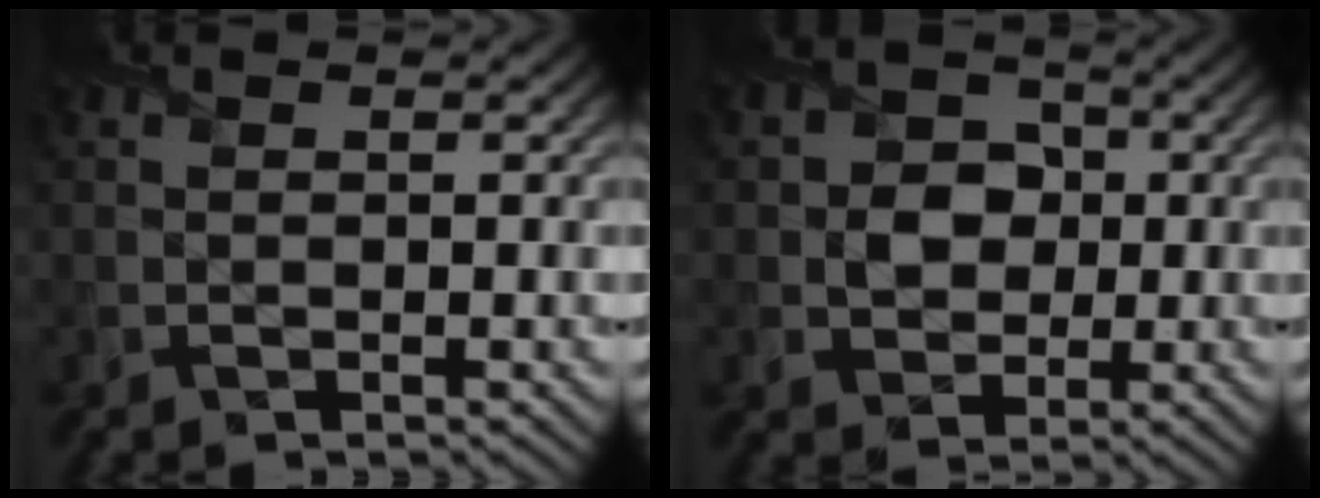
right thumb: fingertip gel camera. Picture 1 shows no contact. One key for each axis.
{"total": 4.2, "fx": -0.1, "fy": 3.8, "fz": 1.9, "tx": -0.041, "ty": -0.001, "tz": -0.016}